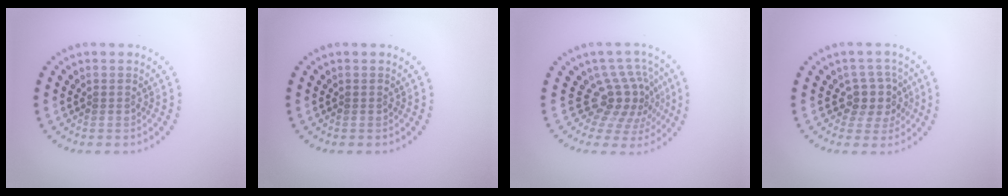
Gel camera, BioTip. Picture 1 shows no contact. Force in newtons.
{"total": 0.0}
{"total": 4.2, "press": 2.8, "slide": 3.1}
{"total": 2.7, "press": 2.2, "slide": 1.6}